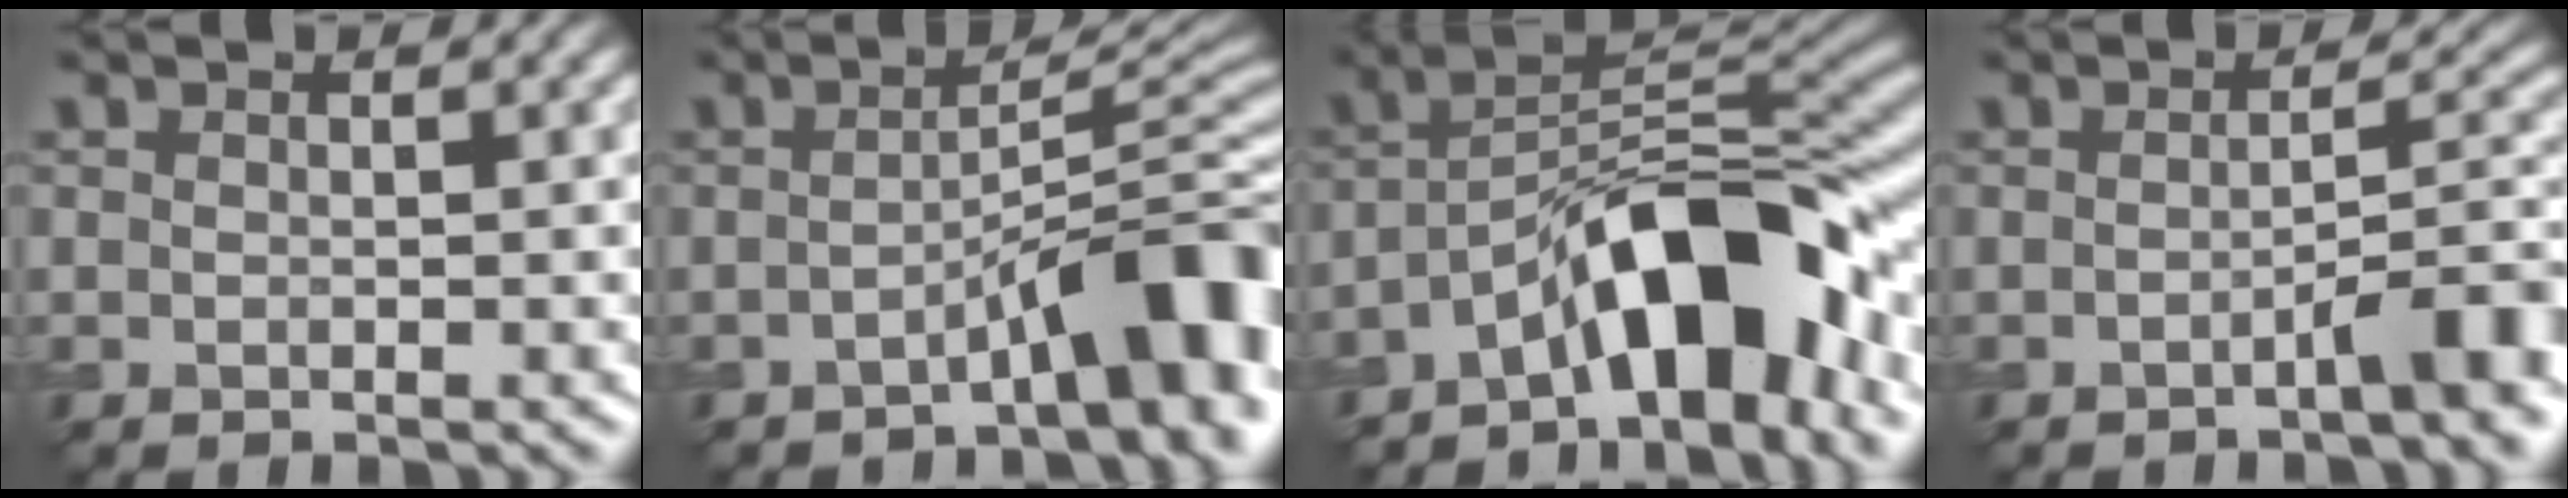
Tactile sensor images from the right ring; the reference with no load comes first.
{"total": 7.5, "force": [-3.5, 1.6, 6.5], "torque": [-0.077, 0.026, -0.050]}
{"total": 9.9, "force": [-5.5, 3.3, 7.5], "torque": [-0.097, 0.027, -0.099]}
{"total": 4.3, "force": [-2.0, 0.7, 3.8], "torque": [-0.048, 0.021, -0.030]}